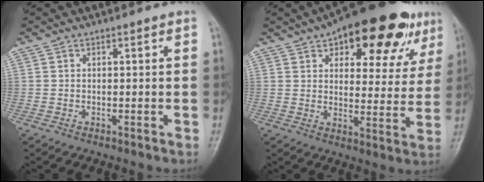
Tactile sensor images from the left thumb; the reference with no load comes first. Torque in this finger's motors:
{"motor_torque": [0.64, 0.65, 0.98, -0.77, 0.20]}